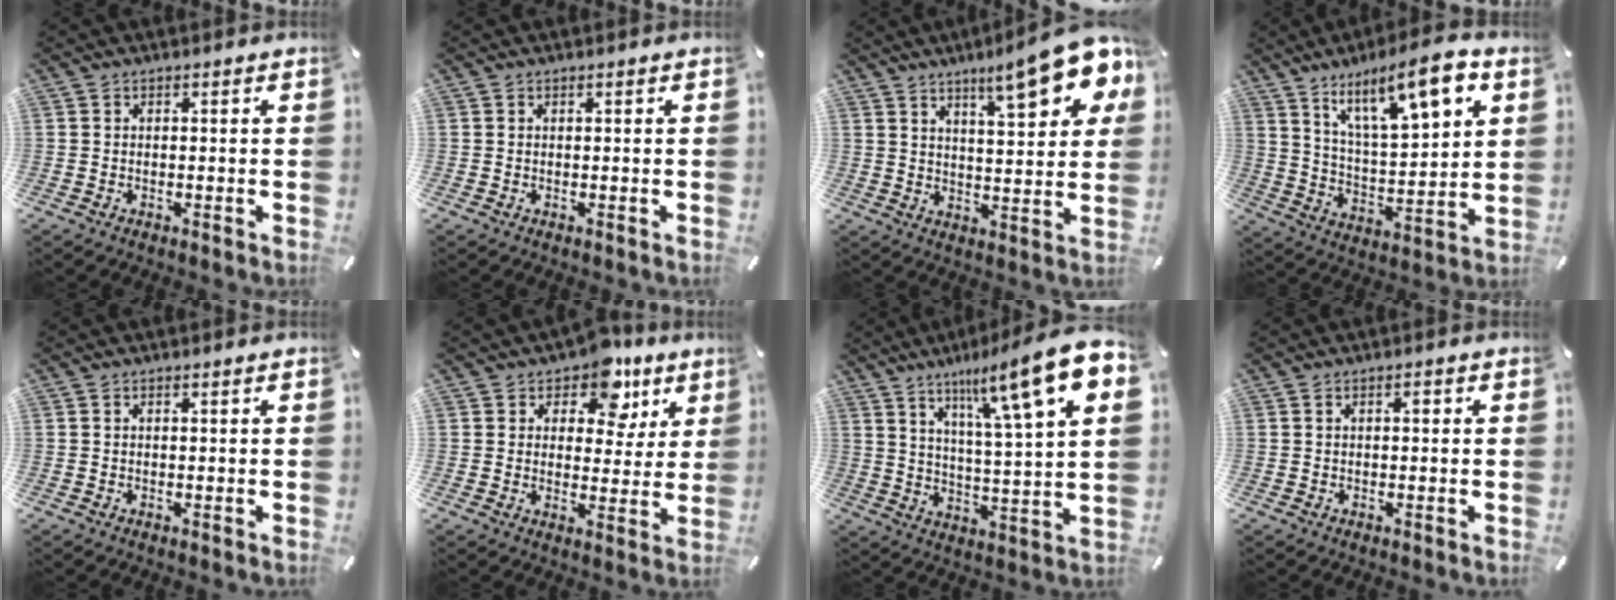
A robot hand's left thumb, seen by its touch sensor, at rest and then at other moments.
{"total": 0.0}
{"total": 16.0, "force": [10.3, 4.7, 11.3], "torque": [-0.161, -0.058, 0.164]}
{"total": 16.2, "force": [10.5, 5.2, 11.1], "torque": [-0.178, -0.054, 0.171]}
{"total": 0.0}
{"total": 10.7, "force": [6.7, 6.6, 5.1], "torque": [-0.067, -0.038, 0.116]}
{"total": 17.3, "force": [10.1, 3.1, 13.7], "torque": [-0.216, -0.053, 0.153]}
{"total": 1.2, "force": [0.3, 0.5, 1.1], "torque": [-0.021, 0.004, 0.004]}